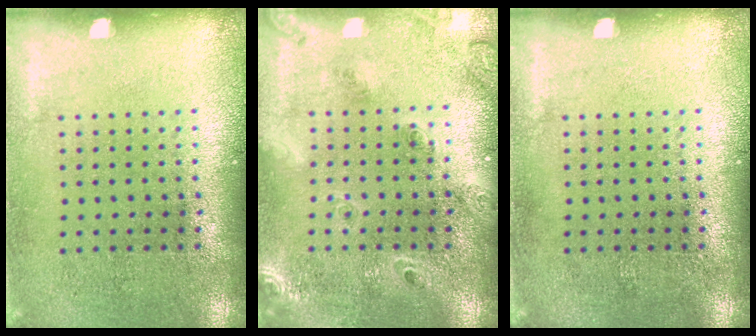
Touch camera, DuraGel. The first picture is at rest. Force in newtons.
{"total": 1.8, "press": 1.7, "slide": 0.8}
{"total": 0.0}